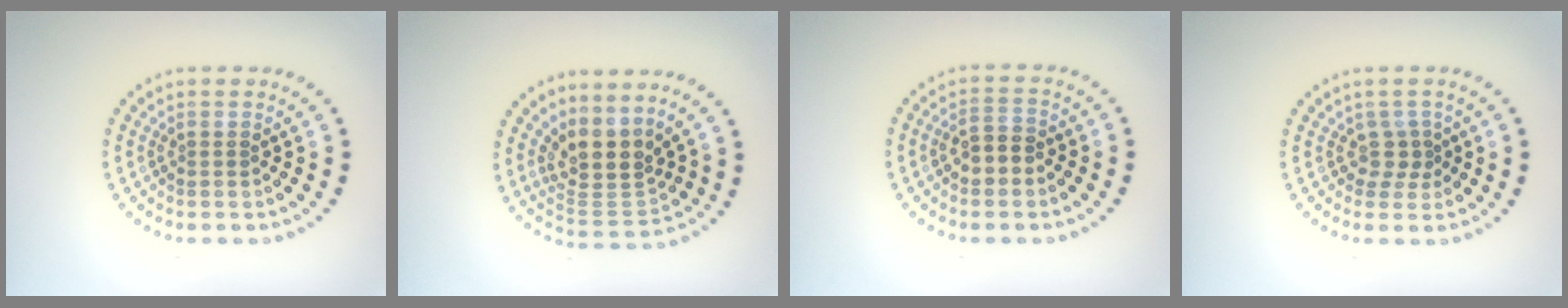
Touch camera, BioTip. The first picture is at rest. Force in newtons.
{"total": 3.9, "press": 3.0, "slide": 2.5}
{"total": 2.5, "press": 2.4, "slide": 0.6}
{"total": 1.7, "press": 1.1, "slide": 1.3}